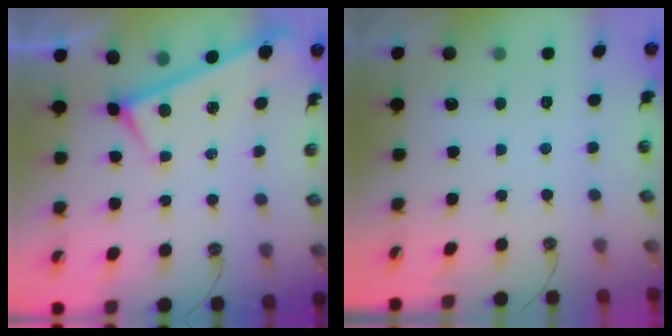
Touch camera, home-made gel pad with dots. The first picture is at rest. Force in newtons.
{"total": 0.0}